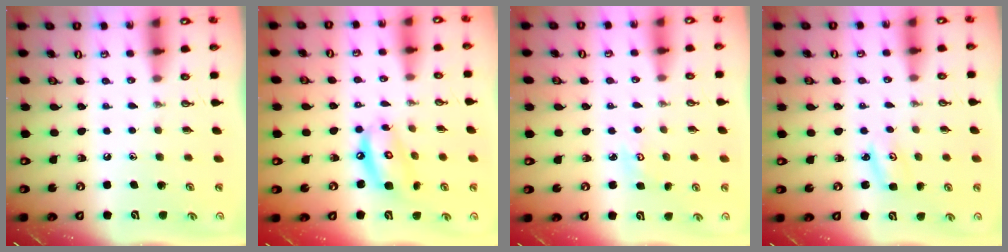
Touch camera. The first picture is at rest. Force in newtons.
{"total": 10.2, "press": 10.1, "slide": 1.0}
{"total": 3.8, "press": 3.8, "slide": 0.5}
{"total": 4.0, "press": 3.9, "slide": 0.2}